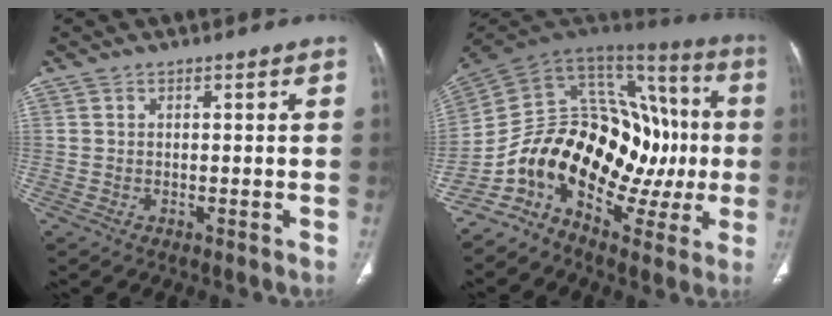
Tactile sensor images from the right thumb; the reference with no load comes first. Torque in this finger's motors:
{"motor_torque": [2.52, 2.49, 1.38, -1.39, 0.27]}